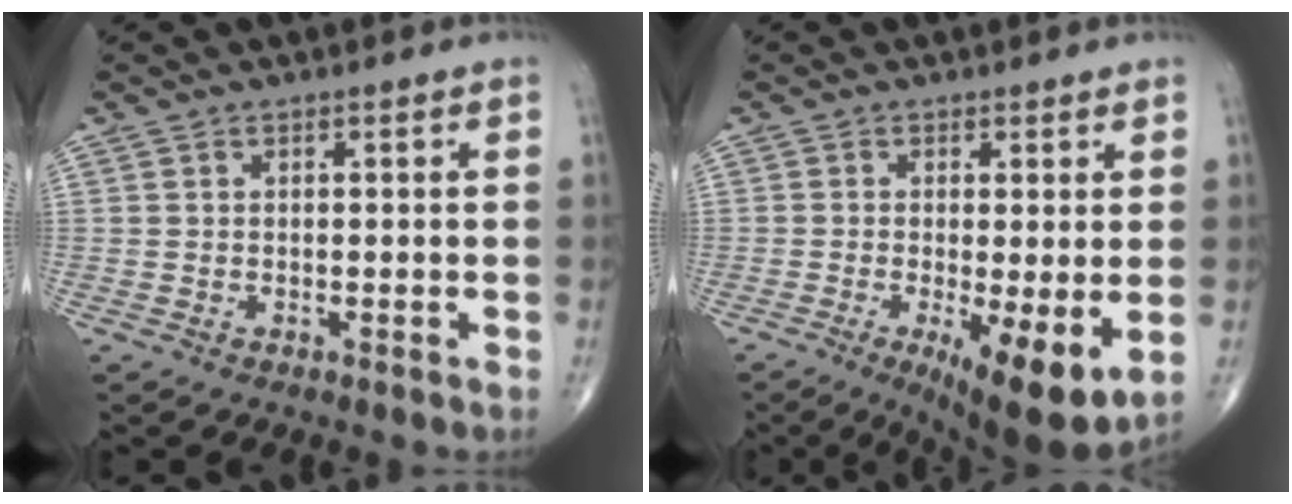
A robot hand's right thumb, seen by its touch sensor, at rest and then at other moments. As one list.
[{"total": 11.0, "force": [-2.6, 3.1, 10.2], "torque": [-0.157, -0.027, -0.035]}]